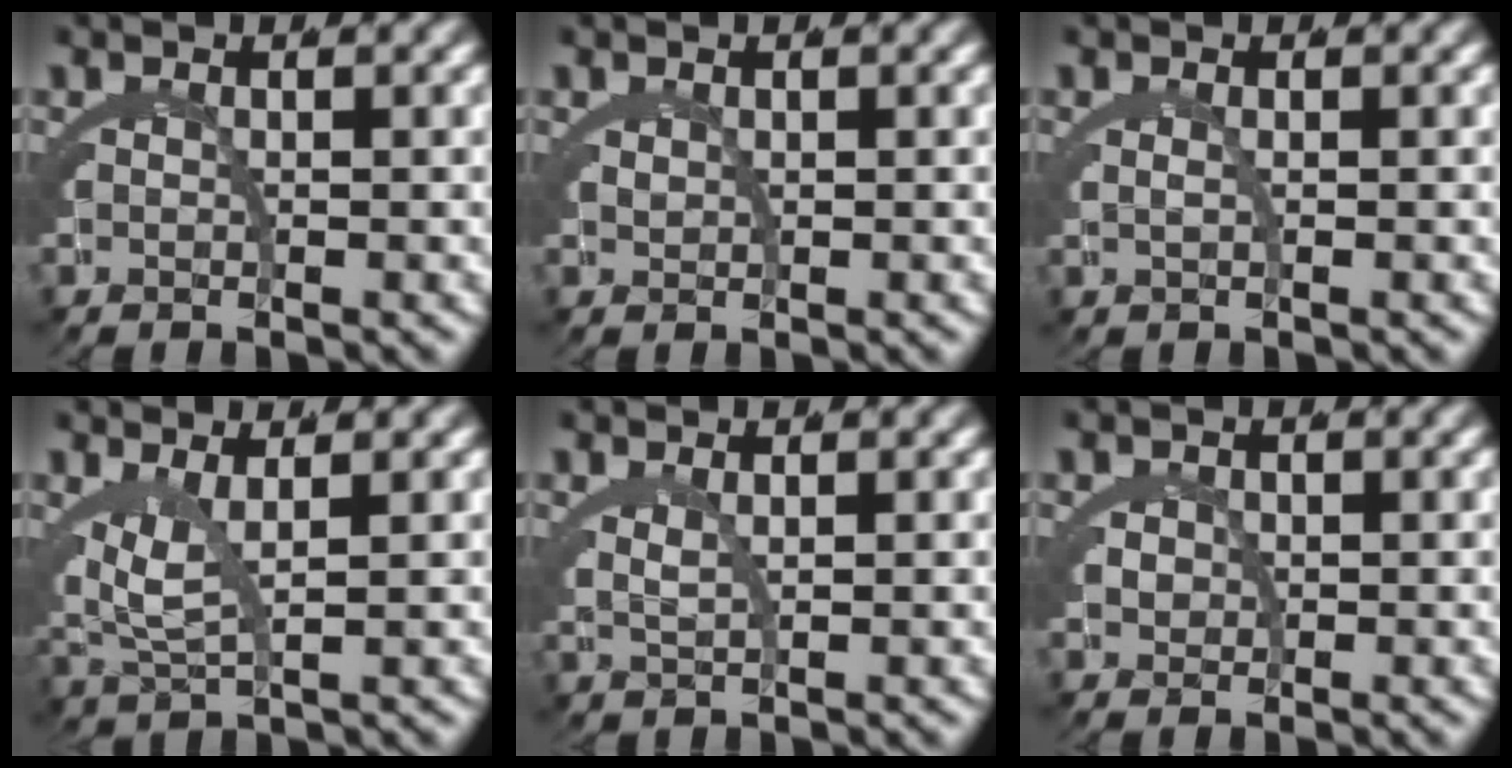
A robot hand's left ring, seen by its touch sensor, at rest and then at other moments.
{"total": 0.5, "force": [0.4, 0.2, 0.2], "torque": [-0.010, -0.008, 0.016]}
{"total": 0.7, "force": [0.1, 0.4, 0.6], "torque": [-0.017, -0.003, 0.003]}
{"total": 4.0, "force": [0.5, 2.5, 3.1], "torque": [-0.082, -0.019, 0.016]}
{"total": 1.3, "force": [0.6, 0.8, 0.9], "torque": [-0.029, -0.009, 0.019]}
{"total": 1.1, "force": [-0.1, 1.1, 0.3], "torque": [-0.016, -0.010, 0.005]}